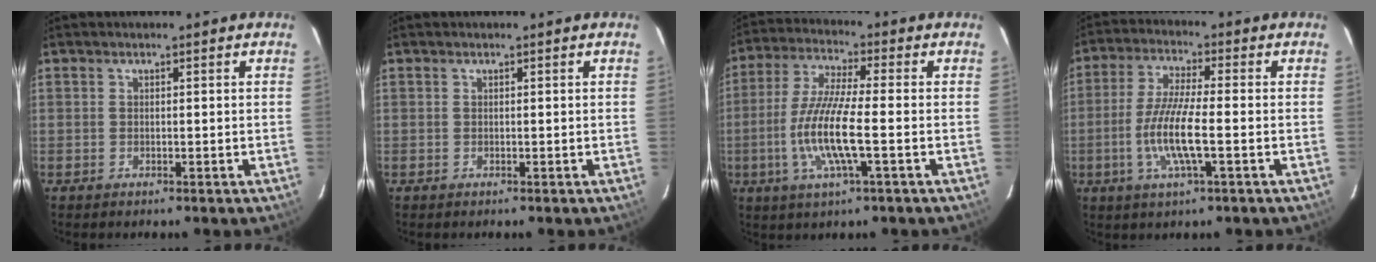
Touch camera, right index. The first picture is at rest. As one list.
[{"total": 0.0}, {"total": 11.9, "force": [-2.9, 1.3, 11.4], "torque": [-0.238, -0.008, -0.059]}, {"total": 9.8, "force": [-2.6, 1.1, 9.4], "torque": [-0.191, -0.006, -0.052]}]